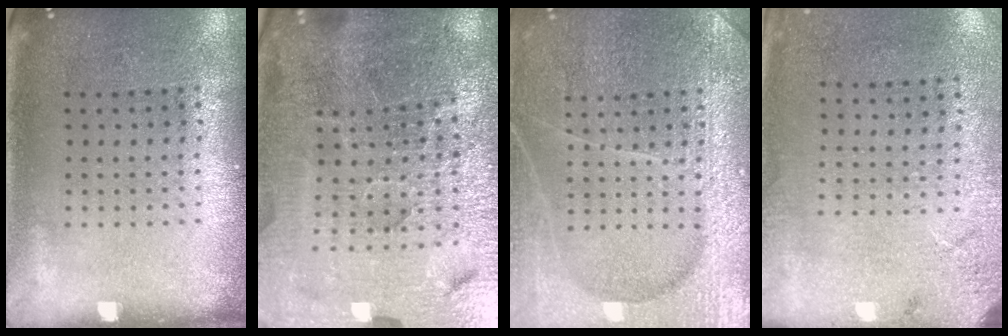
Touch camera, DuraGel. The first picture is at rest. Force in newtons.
{"total": 5.9, "press": 5.4, "slide": 2.4}
{"total": 6.4, "press": 6.4, "slide": 0.8}
{"total": 2.7, "press": 2.2, "slide": 1.5}